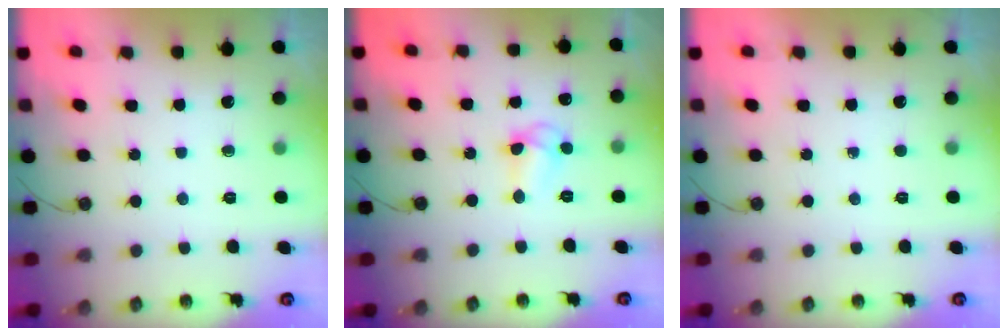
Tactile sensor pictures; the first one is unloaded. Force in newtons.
{"total": 7.3, "press": 7.3, "slide": 0.5}
{"total": 0.0}